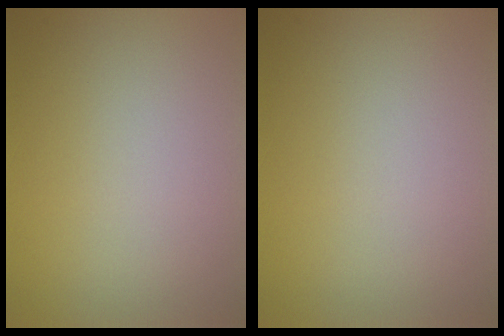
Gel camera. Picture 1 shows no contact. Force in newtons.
{"total": 0.0}